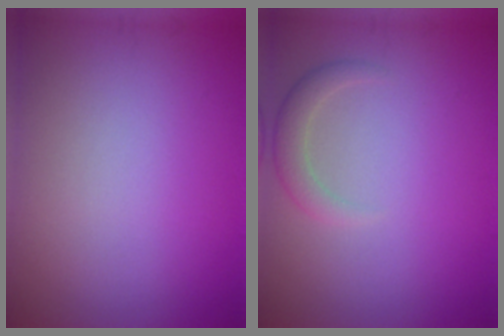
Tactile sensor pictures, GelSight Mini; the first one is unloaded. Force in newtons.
{"total": 2.0, "press": 2.0, "slide": 0.2}